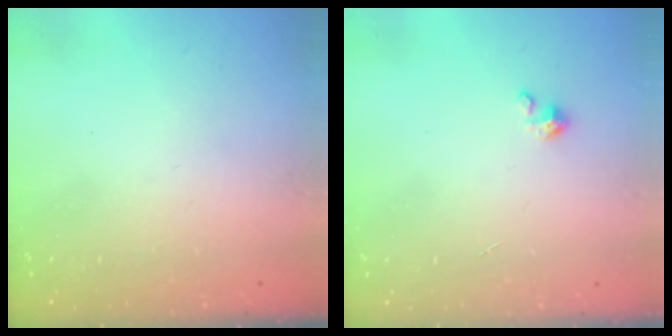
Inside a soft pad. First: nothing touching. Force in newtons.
{"total": 1.4, "press": 1.4, "slide": 0.3}